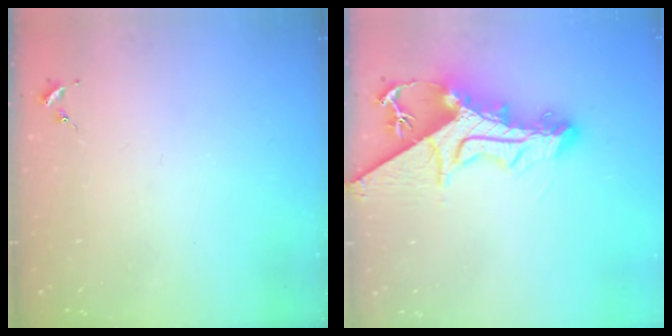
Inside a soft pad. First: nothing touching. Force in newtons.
{"total": 19.0, "press": 18.9, "slide": 2.1}